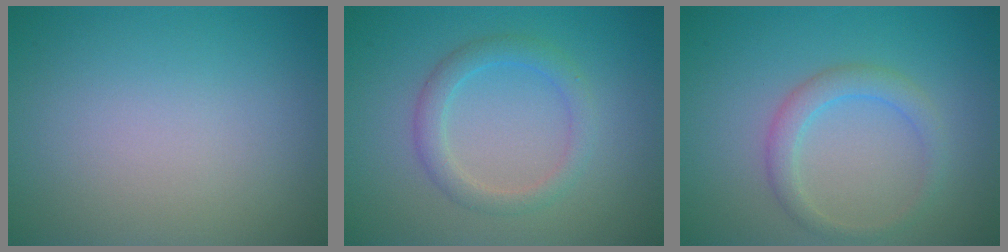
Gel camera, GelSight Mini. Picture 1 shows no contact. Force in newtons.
{"total": 2.5, "press": 2.5, "slide": 0.2}
{"total": 2.3, "press": 2.3, "slide": 0.0}